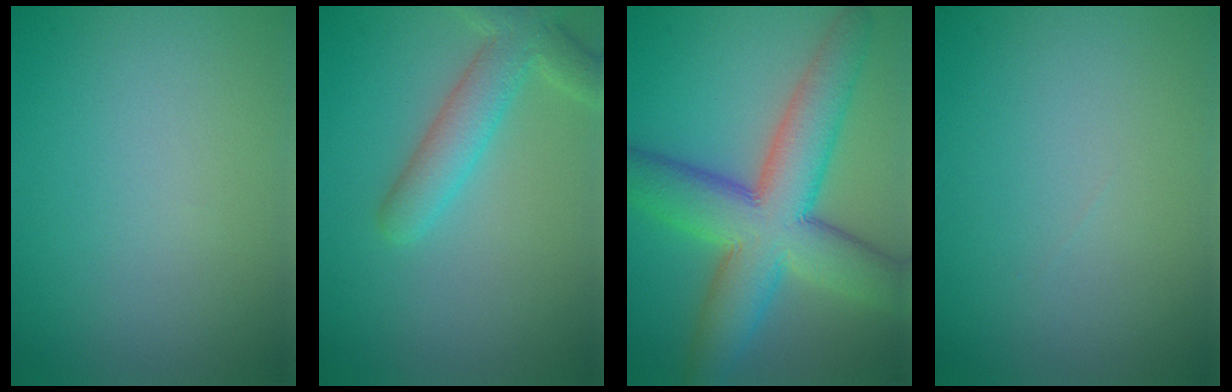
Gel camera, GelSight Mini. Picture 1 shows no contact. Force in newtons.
{"total": 4.3, "press": 4.3, "slide": 0.3}
{"total": 11.4, "press": 11.4, "slide": 0.2}
{"total": 0.0}